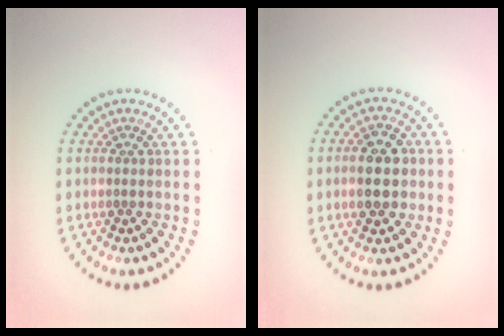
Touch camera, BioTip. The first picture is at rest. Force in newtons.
{"total": 3.8, "press": 3.8, "slide": 0.4}